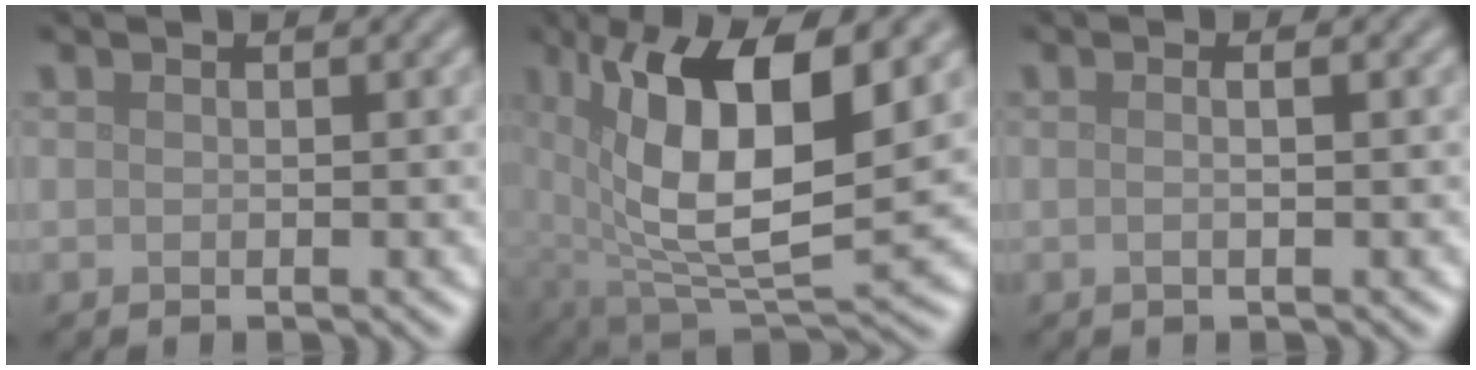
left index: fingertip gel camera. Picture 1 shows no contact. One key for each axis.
{"total": 13.0, "fx": 3.7, "fy": 5.2, "fz": 11.3, "tx": -0.196, "ty": -0.006, "tz": 0.071}
{"total": 1.8, "fx": 0.4, "fy": 0.7, "fz": 1.6, "tx": -0.011, "ty": -0.008, "tz": -0.014}